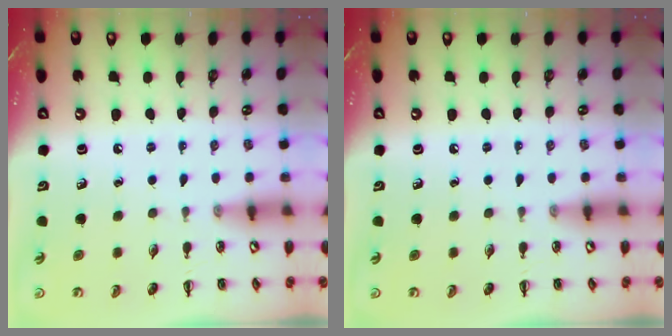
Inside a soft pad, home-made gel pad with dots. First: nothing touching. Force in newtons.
{"total": 0.0}